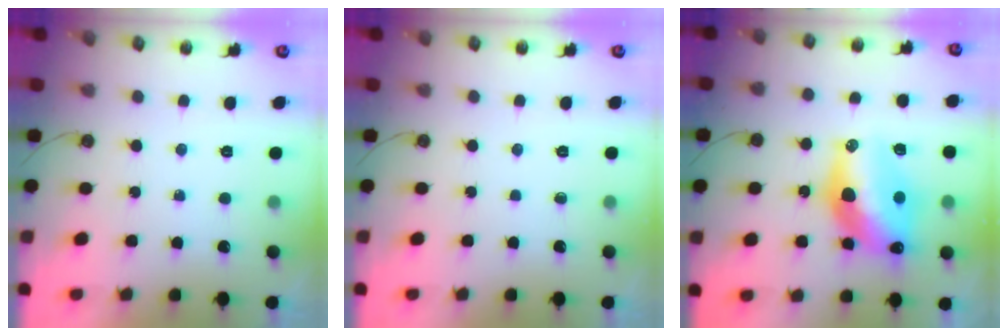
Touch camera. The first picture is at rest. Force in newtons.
{"total": 0.0}
{"total": 16.3, "press": 15.6, "slide": 4.7}